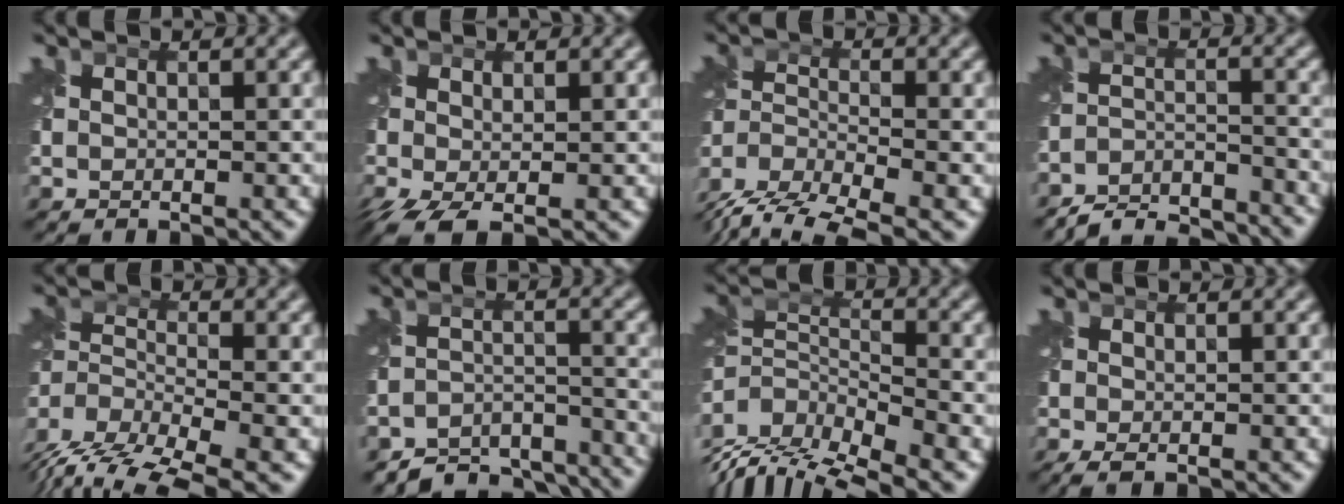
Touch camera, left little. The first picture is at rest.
{"total": 3.3, "force": [-1.2, 1.3, 2.8], "torque": [-0.069, -0.008, -0.024]}
{"total": 8.9, "force": [-7.3, 2.7, 4.2], "torque": [-0.083, -0.024, -0.133]}
{"total": 6.2, "force": [-6.0, 1.2, 1.2], "torque": [-0.021, -0.012, -0.108]}
{"total": 8.4, "force": [-6.5, 3.1, 4.3], "torque": [-0.080, -0.011, -0.121]}
{"total": 7.1, "force": [-6.6, 2.3, 1.3], "torque": [-0.020, -0.017, -0.096]}
{"total": 7.6, "force": [-4.8, 3.4, 4.7], "torque": [-0.096, -0.012, -0.091]}
{"total": 1.3, "force": [-0.4, 0.3, 1.2], "torque": [-0.031, -0.008, -0.010]}